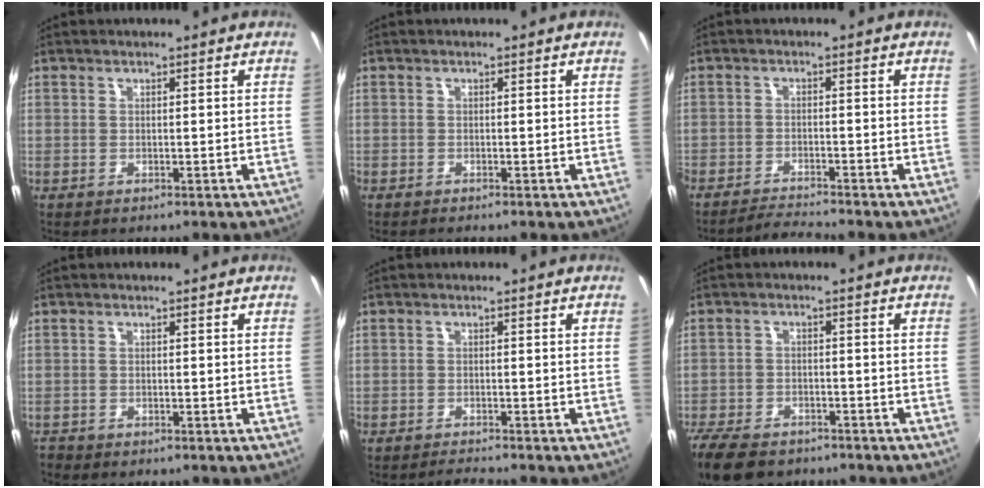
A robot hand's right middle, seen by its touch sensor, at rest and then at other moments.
{"total": 1.4, "force": [-1.3, -0.3, 0.4], "torque": [-0.007, -0.010, -0.025]}
{"total": 4.0, "force": [-3.9, -0.7, 0.6], "torque": [-0.034, -0.008, -0.075]}
{"total": 1.2, "force": [-1.2, 0.4, 0.0], "torque": [-0.007, -0.002, -0.022]}
{"total": 1.9, "force": [-1.9, -0.4, 0.2], "torque": [-0.013, -0.006, -0.036]}
{"total": 11.3, "force": [-8.7, 5.2, 4.9], "torque": [-0.138, -0.022, -0.155]}